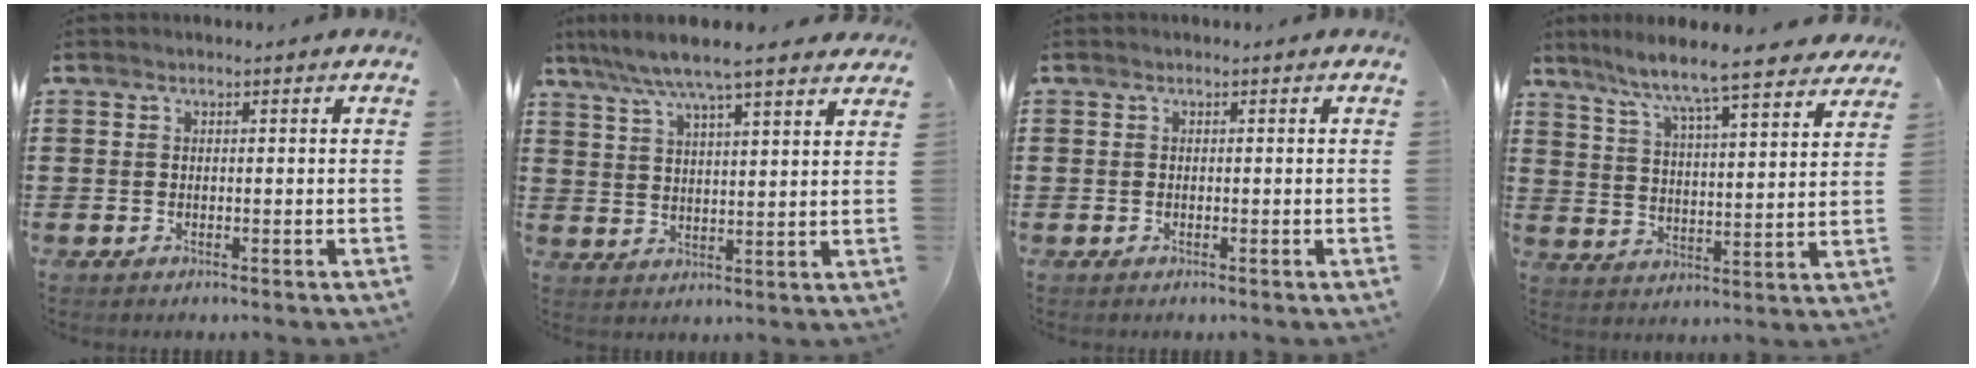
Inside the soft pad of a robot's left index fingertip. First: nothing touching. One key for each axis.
{"total": 6.5, "fx": 5.5, "fy": 0.0, "fz": 3.4, "tx": -0.085, "ty": -0.020, "tz": 0.094}
{"total": 0.0}
{"total": 7.5, "fx": 6.7, "fy": -0.1, "fz": 3.2, "tx": -0.093, "ty": -0.046, "tz": 0.109}